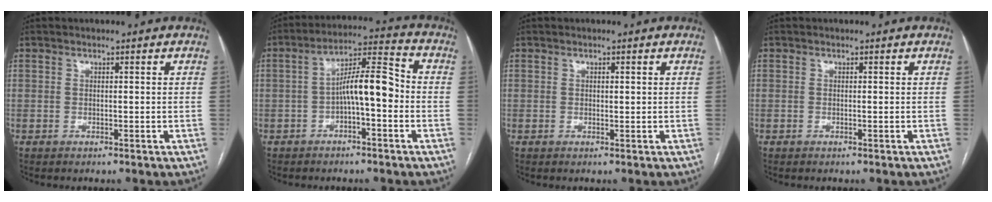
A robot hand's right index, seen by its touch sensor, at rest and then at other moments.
{"total": 8.7, "force": [-1.6, 2.0, 8.3], "torque": [-0.141, 0.031, -0.027]}
{"total": 0.7, "force": [0.2, 0.2, 0.6], "torque": [-0.010, 0.000, 0.004]}
{"total": 0.0}